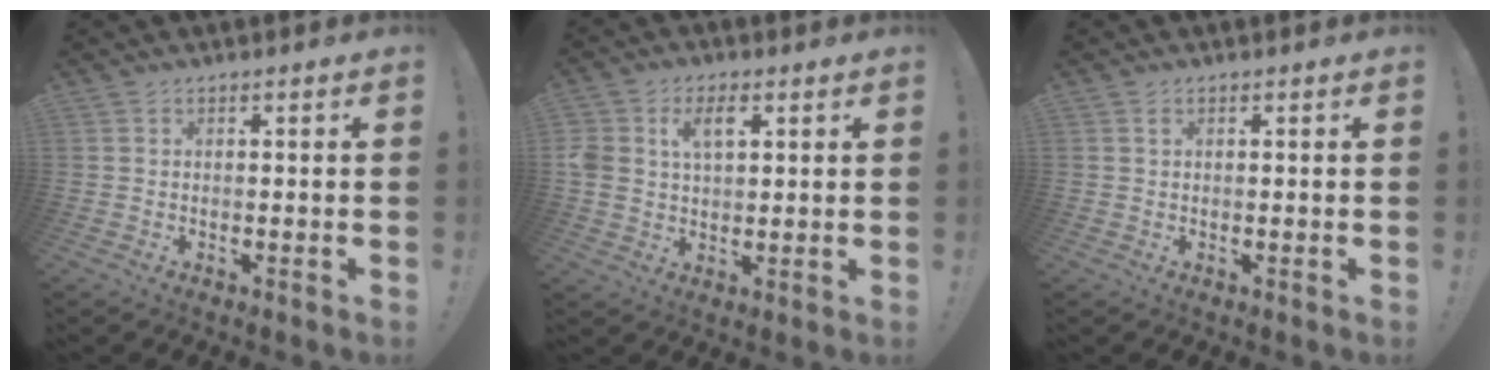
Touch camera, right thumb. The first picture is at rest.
{"total": 6.8, "force": [2.6, 4.7, 4.2], "torque": [-0.073, 0.001, 0.047]}
{"total": 0.6, "force": [0.3, 0.4, 0.3], "torque": [-0.001, 0.001, 0.003]}